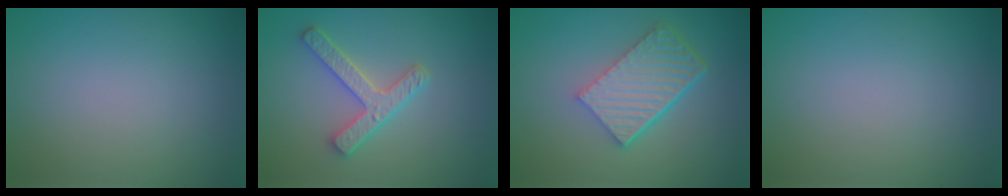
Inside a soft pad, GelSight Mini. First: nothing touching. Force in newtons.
{"total": 3.1, "press": 2.9, "slide": 1.1}
{"total": 6.0, "press": 4.1, "slide": 4.4}
{"total": 0.0}